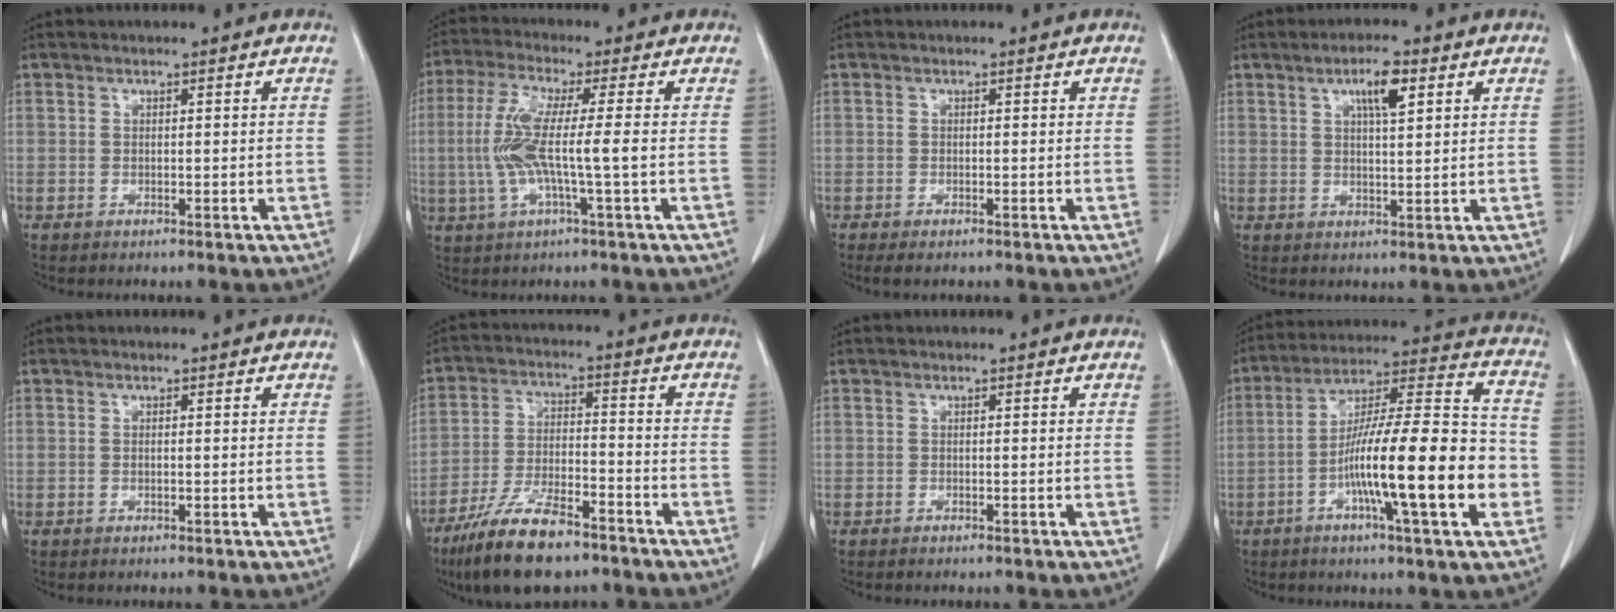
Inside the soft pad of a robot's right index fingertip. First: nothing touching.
{"total": 9.0, "force": [-0.8, 0.2, 9.0], "torque": [-0.191, 0.006, -0.020]}
{"total": 2.2, "force": [-1.6, 0.6, 1.3], "torque": [-0.016, -0.004, -0.021]}
{"total": 5.0, "force": [2.4, 1.0, 4.4], "torque": [-0.076, 0.002, 0.040]}
{"total": 0.6, "force": [-0.1, 0.2, 0.6], "torque": [-0.013, -0.001, 0.000]}
{"total": 13.0, "force": [-9.5, 3.4, 8.2], "torque": [-0.159, -0.019, -0.171]}
{"total": 0.9, "force": [-0.7, 0.1, 0.4], "torque": [-0.010, -0.002, -0.010]}
{"total": 19.4, "force": [-5.2, 1.4, 18.7], "torque": [-0.306, 0.005, -0.086]}